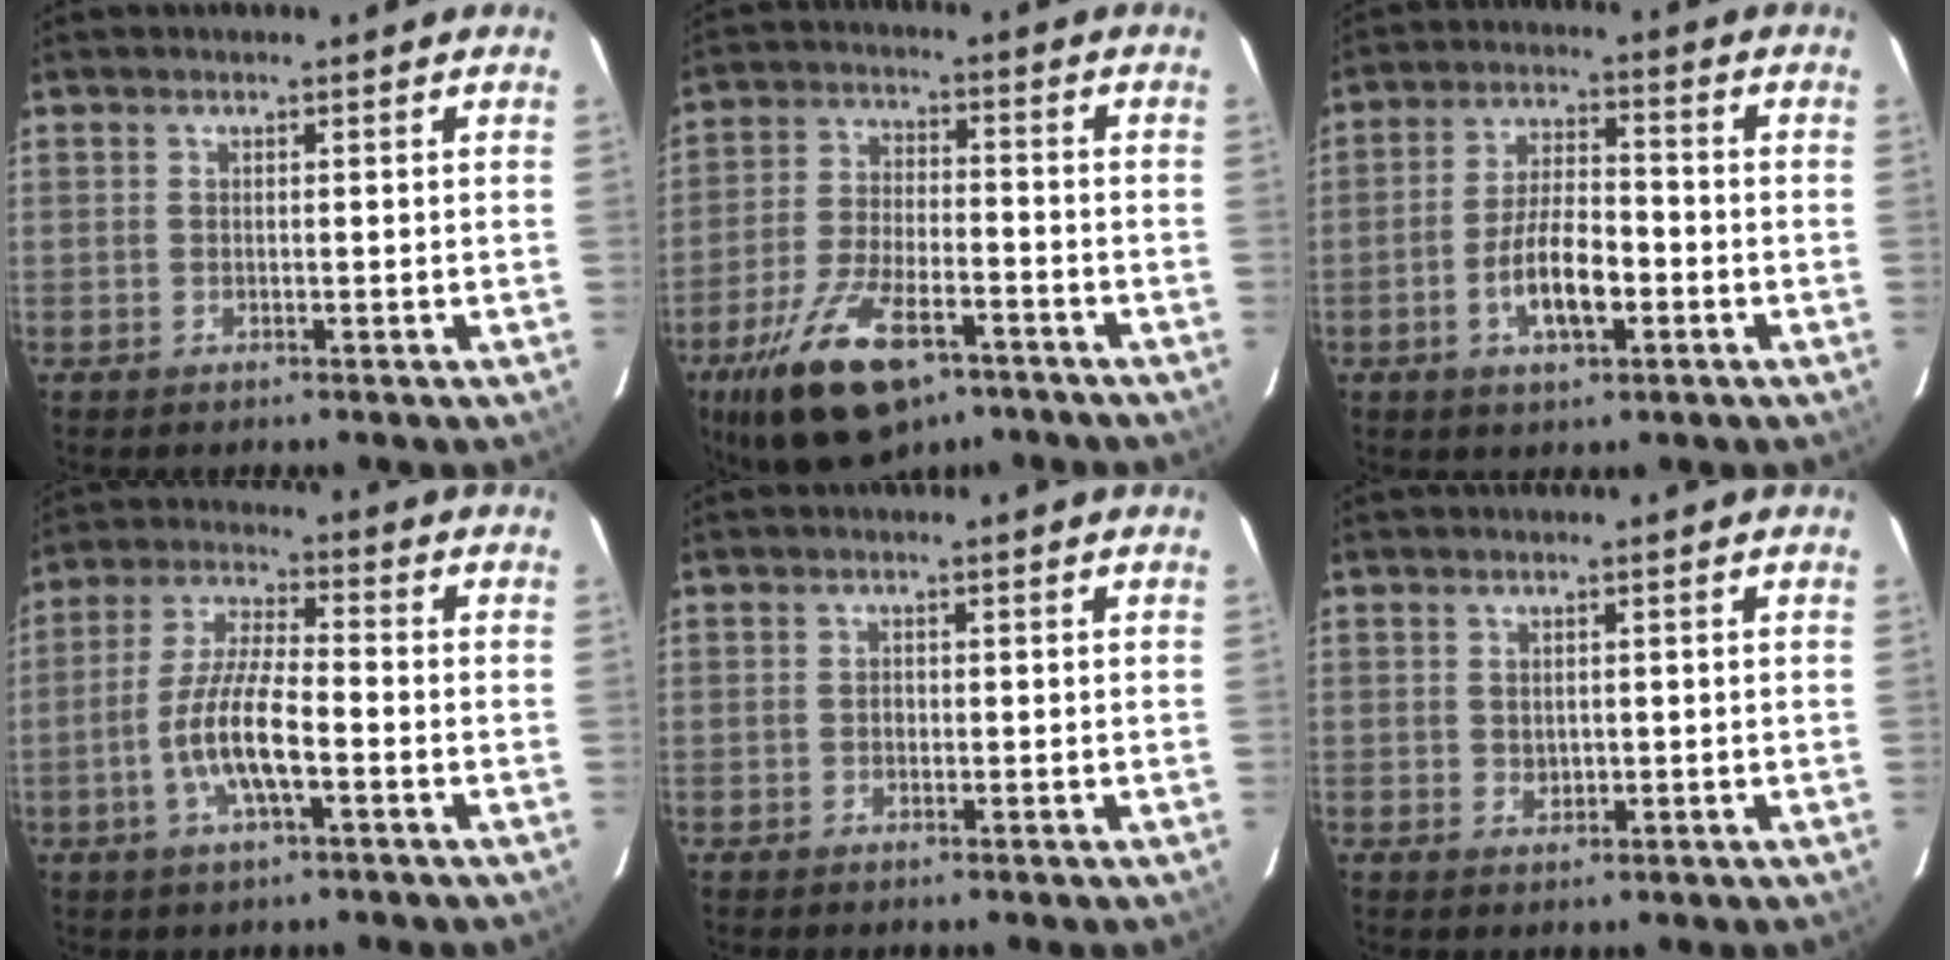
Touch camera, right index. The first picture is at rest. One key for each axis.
{"total": 18.1, "fx": -11.1, "fy": 7.8, "fz": 11.9, "tx": -0.246, "ty": -0.028, "tz": -0.189}
{"total": 9.1, "fx": -3.3, "fy": 3.6, "fz": 7.6, "tx": -0.154, "ty": 0.004, "tz": -0.055}
{"total": 10.1, "fx": -3.6, "fy": 2.6, "fz": 9.1, "tx": -0.186, "ty": 0.002, "tz": -0.067}
{"total": 0.8, "fx": -0.3, "fy": 0.7, "fz": 0.2, "tx": -0.003, "ty": 0.001, "tz": -0.004}
{"total": 1.4, "fx": 0.2, "fy": 1.3, "fz": 0.6, "tx": -0.007, "ty": 0.003, "tz": 0.006}